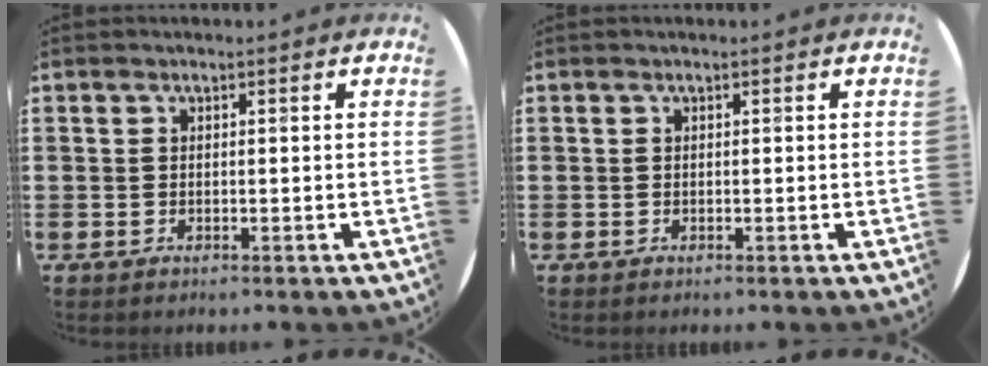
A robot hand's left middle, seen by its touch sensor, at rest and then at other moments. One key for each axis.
{"total": 0.0}